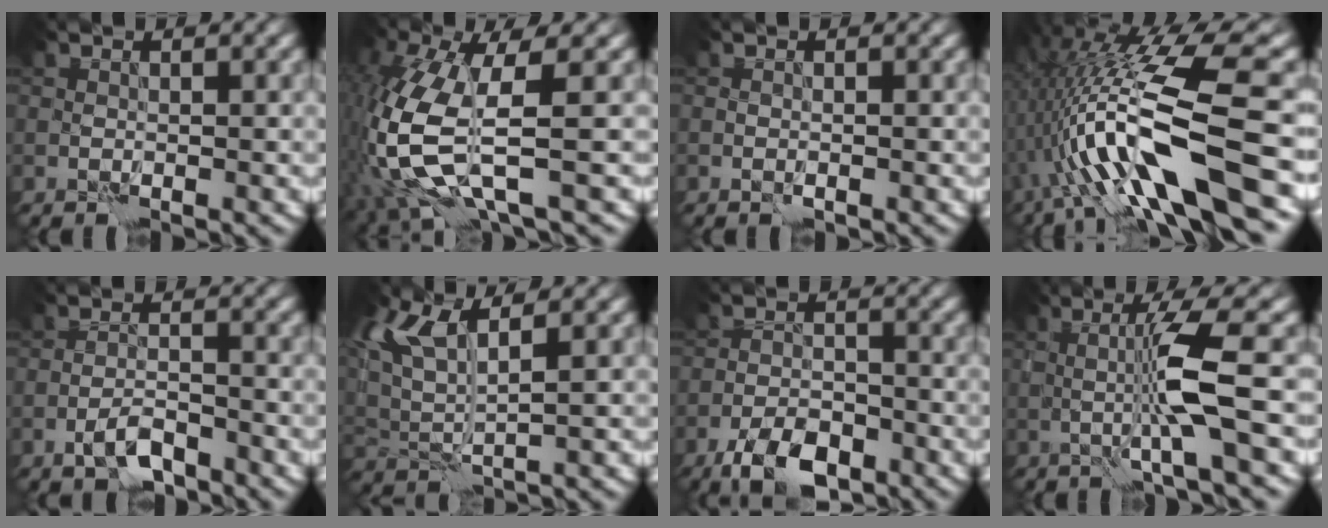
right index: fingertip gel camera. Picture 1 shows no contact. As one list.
[{"total": 8.7, "force": [-1.1, 3.4, 8.0], "torque": [-0.205, -0.022, -0.019]}, {"total": 0.0}, {"total": 13.2, "force": [-2.0, 3.2, 12.7], "torque": [-0.240, 0.004, -0.027]}, {"total": 2.9, "force": [-1.9, 1.0, 1.9], "torque": [-0.034, 0.002, -0.039]}, {"total": 6.4, "force": [3.3, 2.2, 5.0], "torque": [-0.128, 0.004, 0.068]}, {"total": 5.4, "force": [-3.7, 2.2, 3.2], "torque": [-0.049, -0.002, -0.070]}, {"total": 4.8, "force": [0.0, -0.1, 4.8], "torque": [-0.090, 0.007, -0.004]}]